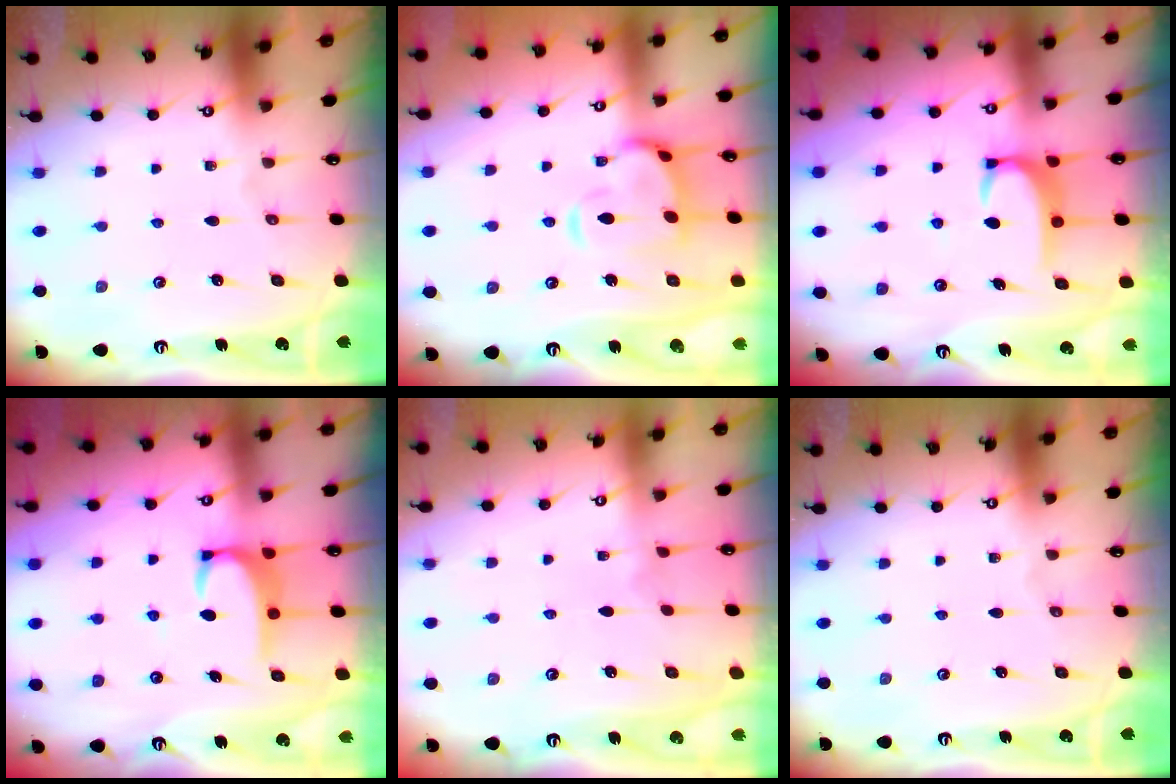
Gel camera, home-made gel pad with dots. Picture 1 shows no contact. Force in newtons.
{"total": 5.0, "press": 5.0, "slide": 0.7}
{"total": 3.5, "press": 3.5, "slide": 0.5}
{"total": 3.2, "press": 3.2, "slide": 0.4}
{"total": 5.2, "press": 5.2, "slide": 0.2}
{"total": 0.0}